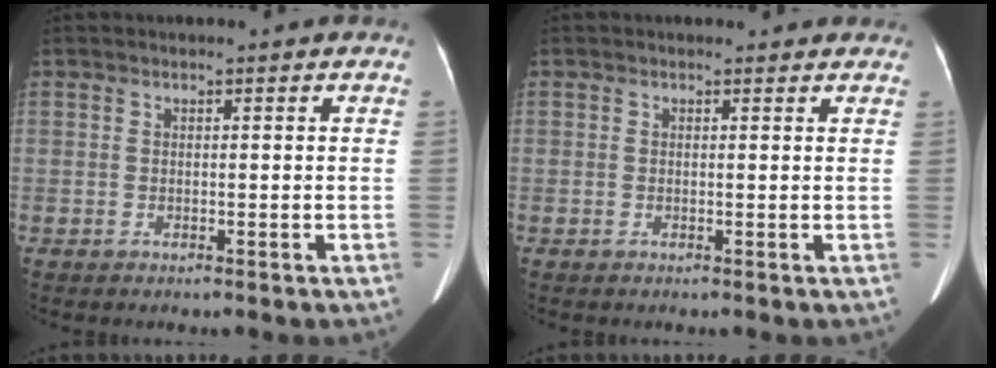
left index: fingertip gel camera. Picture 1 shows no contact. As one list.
[{"total": 1.9, "force": [1.5, 1.1, 0.1], "torque": [-0.001, 0.009, 0.009]}]